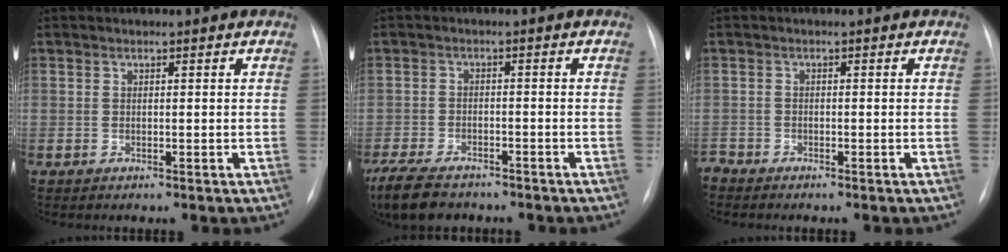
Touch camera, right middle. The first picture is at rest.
{"total": 11.6, "force": [-8.8, 5.0, 5.7], "torque": [-0.129, -0.016, -0.138]}
{"total": 1.7, "force": [-1.6, 0.3, -0.1], "torque": [0.004, -0.004, -0.029]}